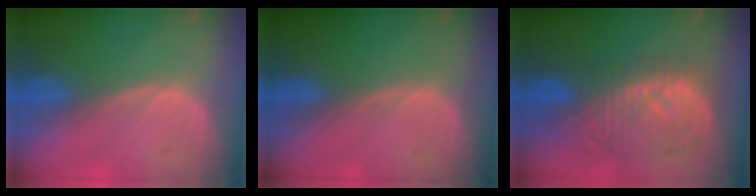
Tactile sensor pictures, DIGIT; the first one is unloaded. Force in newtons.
{"total": 0.0}
{"total": 9.8, "press": 9.0, "slide": 3.8}